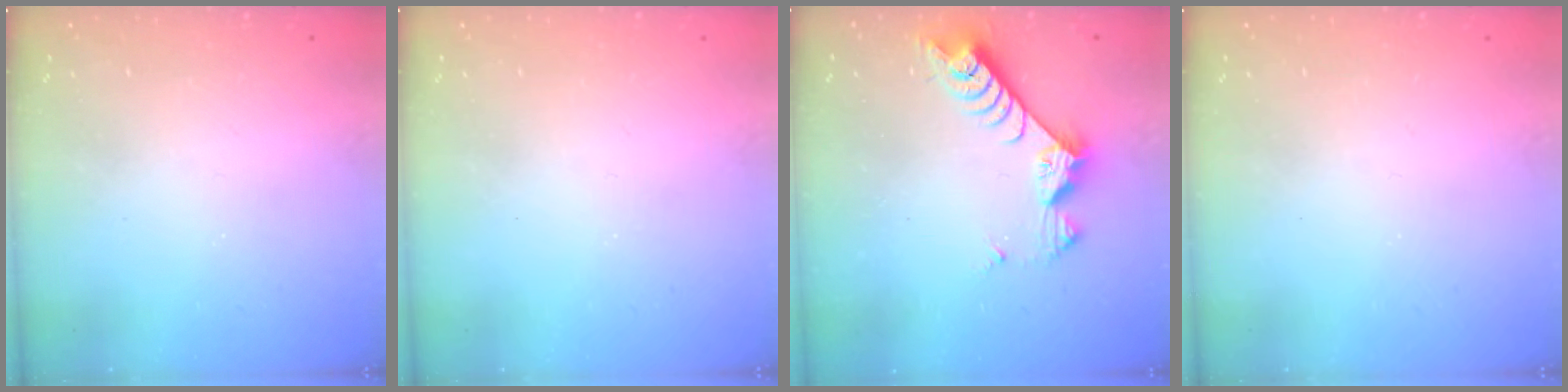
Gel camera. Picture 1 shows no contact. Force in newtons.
{"total": 0.0}
{"total": 7.7, "press": 7.6, "slide": 1.2}
{"total": 0.0}